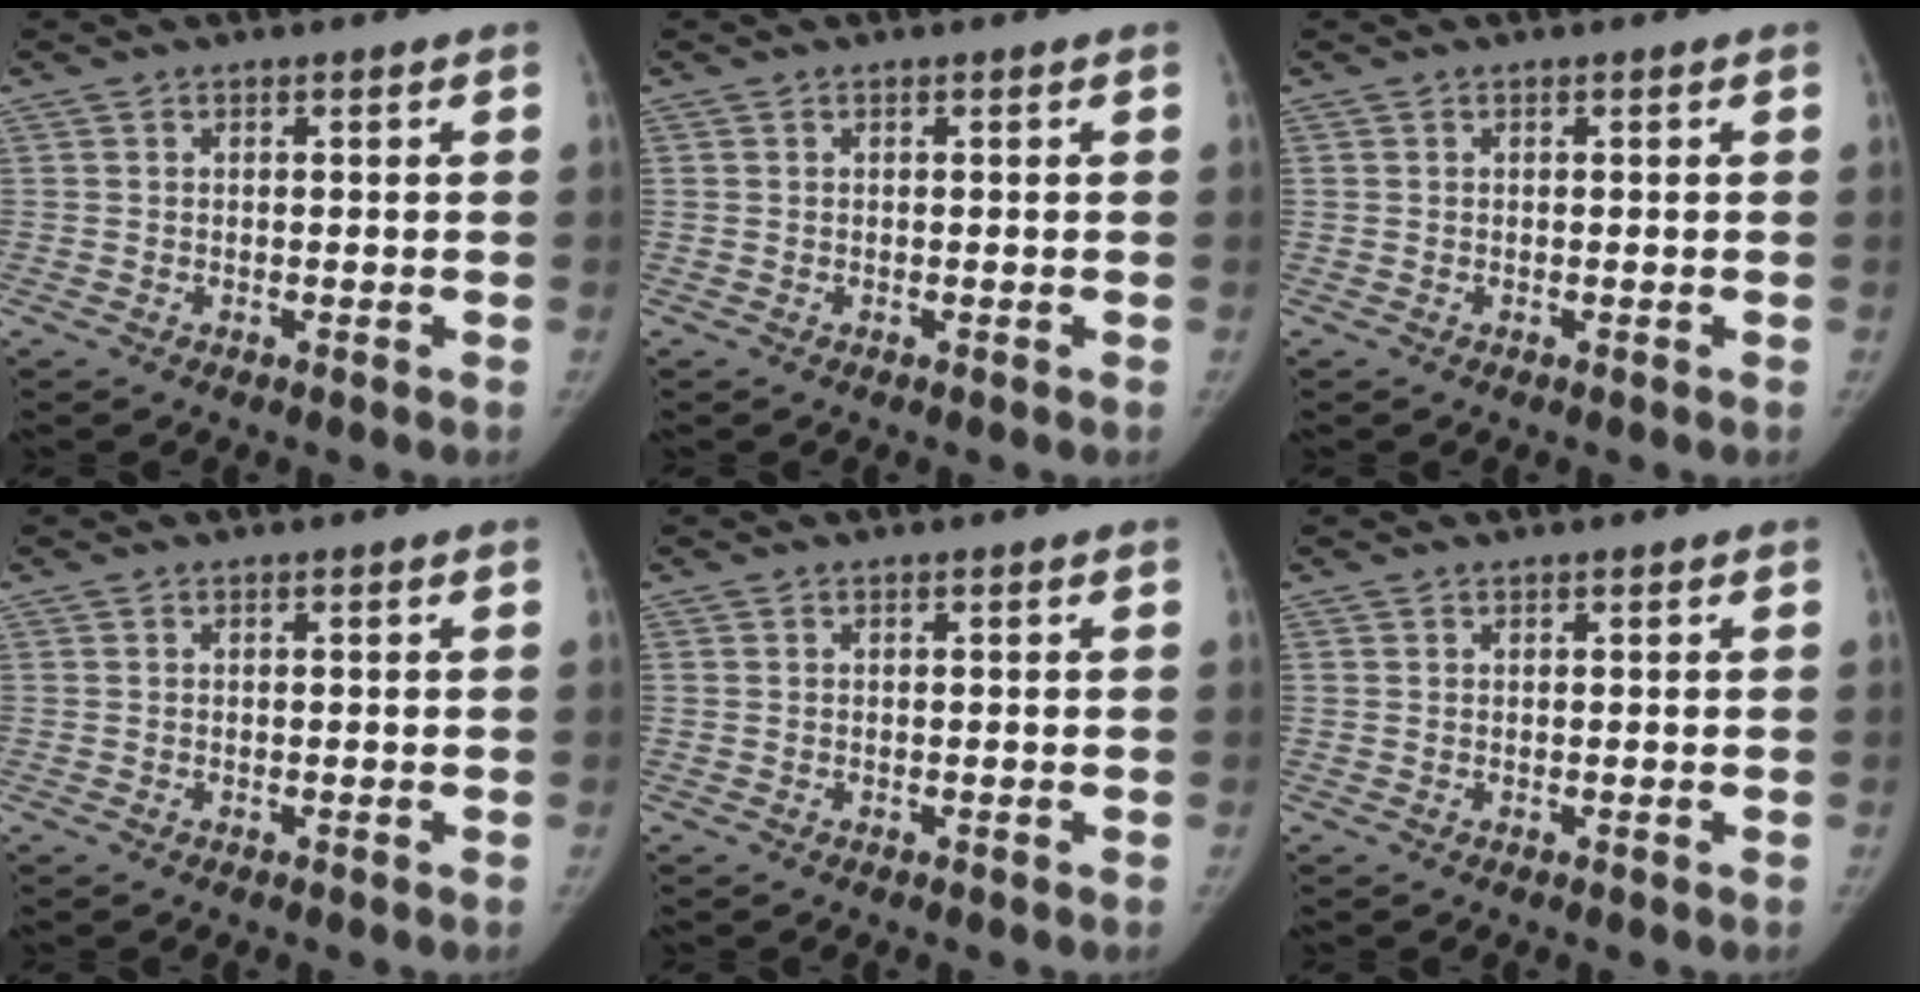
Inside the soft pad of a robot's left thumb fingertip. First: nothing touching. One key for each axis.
{"total": 0.0}
{"total": 0.0}
{"total": 0.0}
{"total": 0.0}
{"total": 0.0}